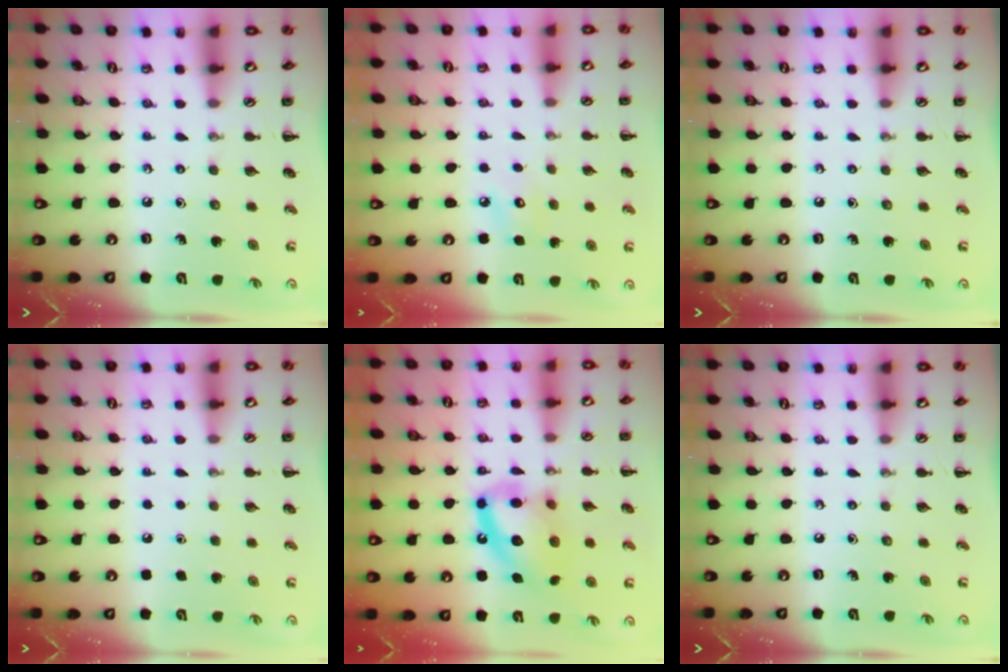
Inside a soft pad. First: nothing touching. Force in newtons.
{"total": 4.8, "press": 4.6, "slide": 1.3}
{"total": 0.0}
{"total": 1.6, "press": 1.6, "slide": 0.1}
{"total": 15.8, "press": 15.6, "slide": 3.0}
{"total": 0.0}